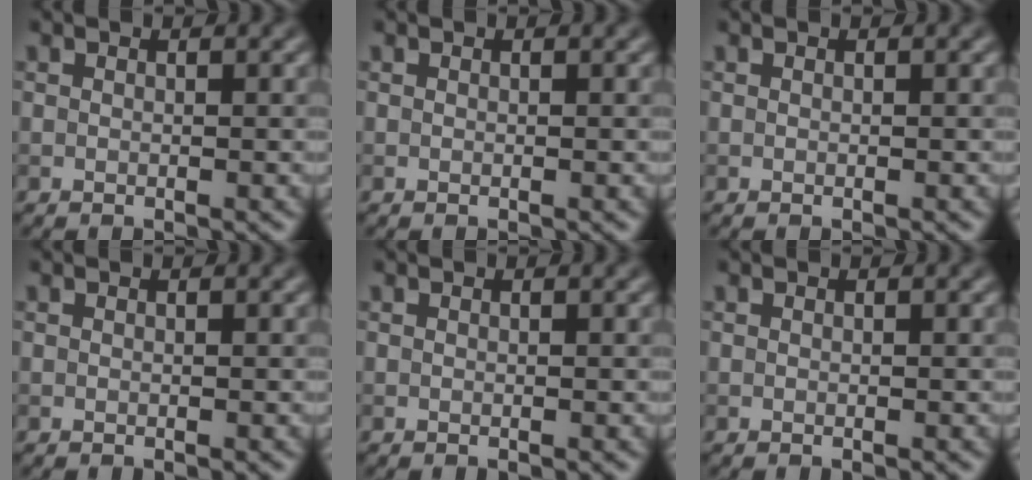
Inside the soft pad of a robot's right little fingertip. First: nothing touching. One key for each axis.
{"total": 0.0}
{"total": 0.0}
{"total": 0.0}
{"total": 0.0}
{"total": 0.0}